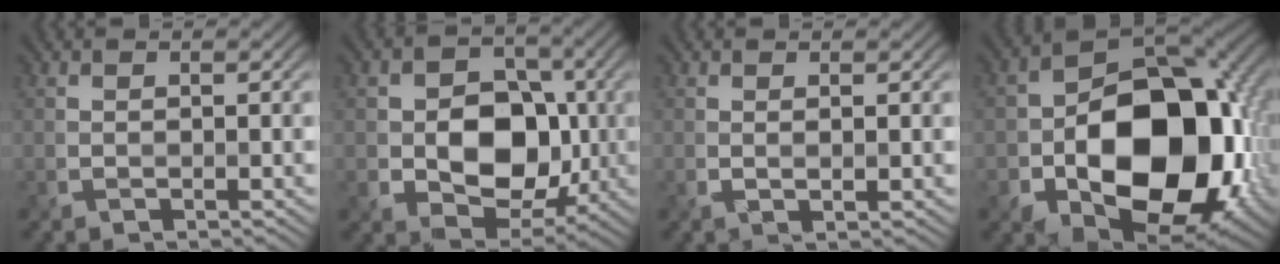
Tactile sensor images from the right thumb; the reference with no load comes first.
{"total": 10.2, "force": [-0.7, 8.0, 6.3], "torque": [-0.096, -0.004, -0.028]}
{"total": 0.7, "force": [0.4, 0.0, 0.6], "torque": [-0.013, 0.002, 0.005]}
{"total": 18.7, "force": [-3.6, 12.6, 13.3], "torque": [-0.199, -0.032, -0.049]}